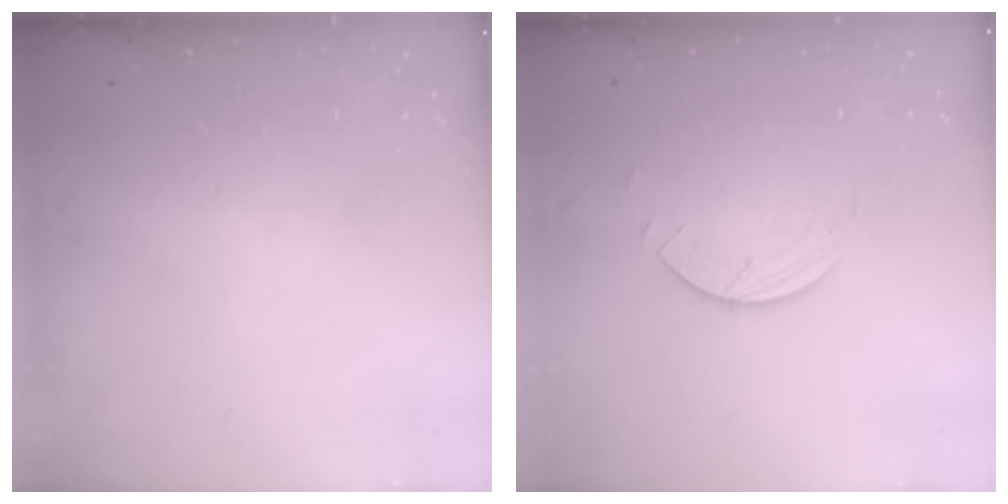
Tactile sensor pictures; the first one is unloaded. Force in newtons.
{"total": 1.7, "press": 1.7, "slide": 0.2}